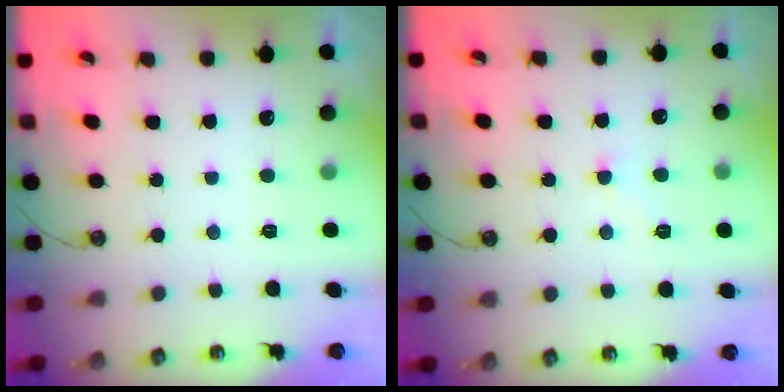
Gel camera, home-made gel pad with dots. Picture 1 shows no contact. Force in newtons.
{"total": 0.5, "press": 0.1, "slide": 0.5}